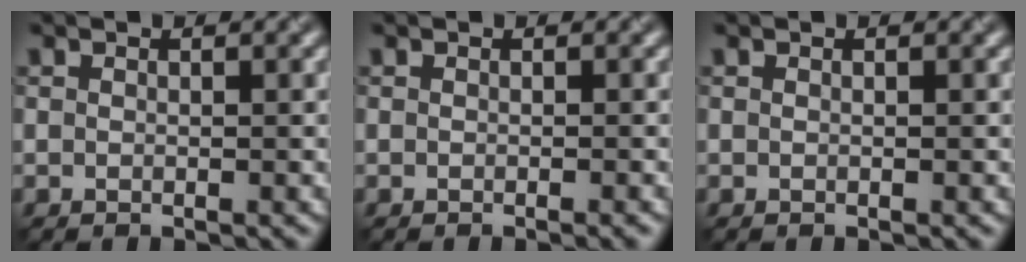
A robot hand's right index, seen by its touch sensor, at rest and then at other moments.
{"total": 1.1, "force": [-0.4, 0.4, 0.9], "torque": [-0.003, 0.003, -0.009]}
{"total": 0.0}